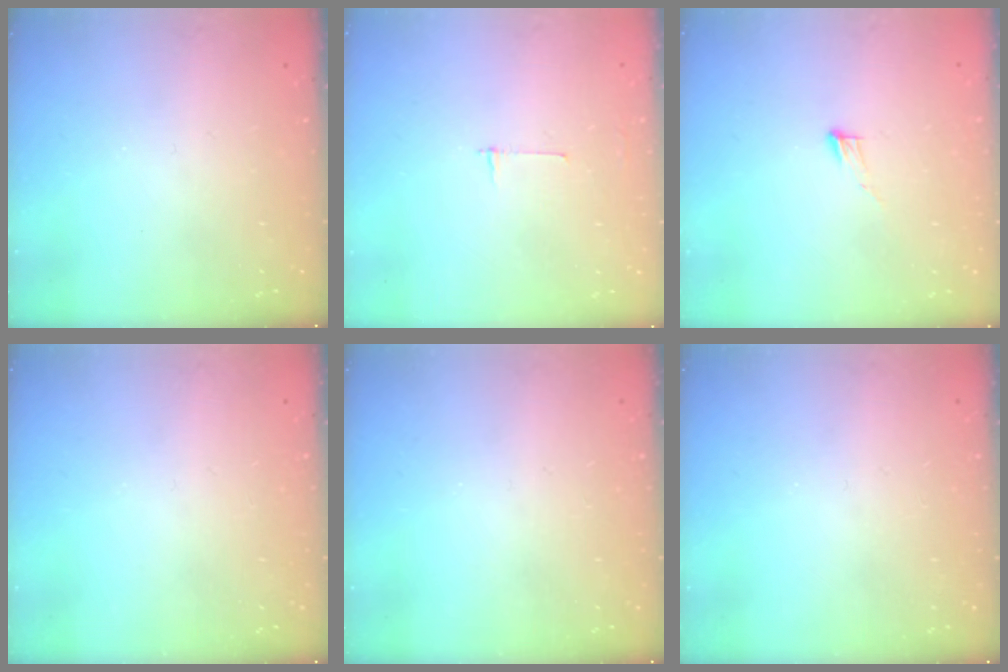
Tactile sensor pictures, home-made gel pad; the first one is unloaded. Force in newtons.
{"total": 2.7, "press": 2.7, "slide": 0.3}
{"total": 3.7, "press": 3.7, "slide": 0.3}
{"total": 0.0}
{"total": 0.0}
{"total": 0.0}